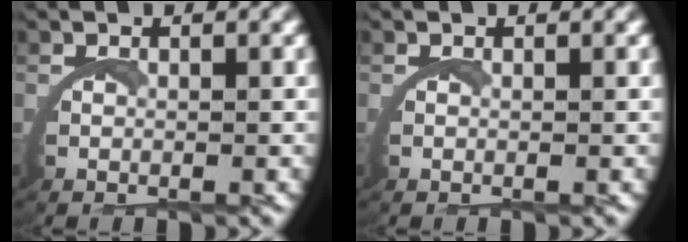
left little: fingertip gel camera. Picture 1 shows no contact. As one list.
[{"total": 0.0}]